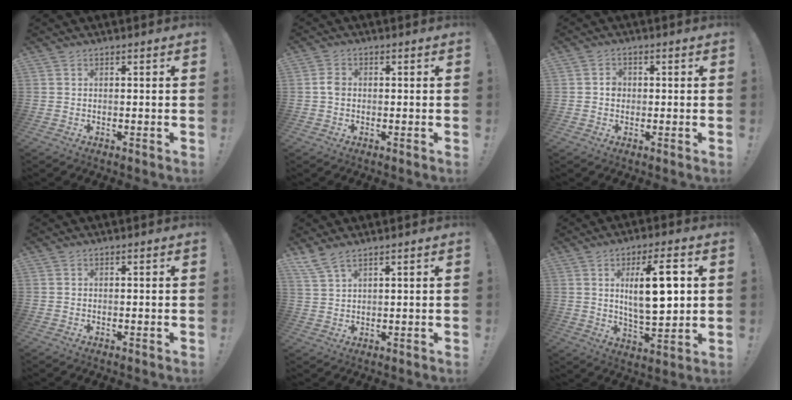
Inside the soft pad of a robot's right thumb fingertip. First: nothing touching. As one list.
[{"total": 2.7, "force": [-0.5, 2.0, 1.7], "torque": [-0.029, 0.008, -0.009]}, {"total": 2.7, "force": [-0.5, 2.3, 1.4], "torque": [-0.015, 0.005, -0.012]}, {"total": 0.0}, {"total": 4.5, "force": [3.6, 0.8, 2.6], "torque": [-0.064, -0.013, 0.070]}, {"total": 14.5, "force": [3.1, 4.7, 13.4], "torque": [-0.209, -0.010, 0.040]}]